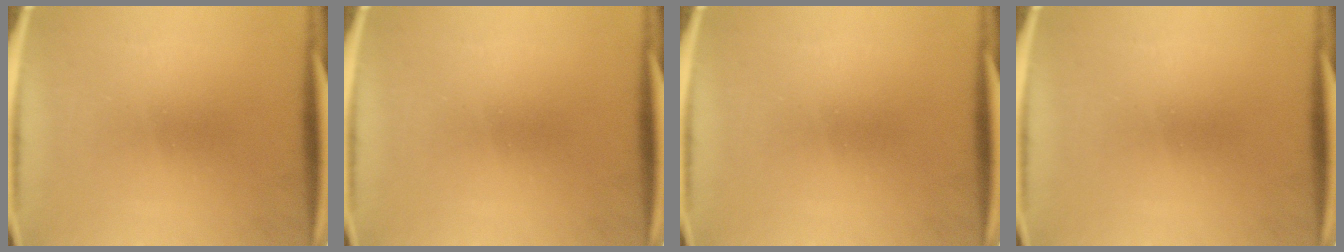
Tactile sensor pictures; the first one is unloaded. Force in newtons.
{"total": 0.0}
{"total": 0.0}
{"total": 0.0}